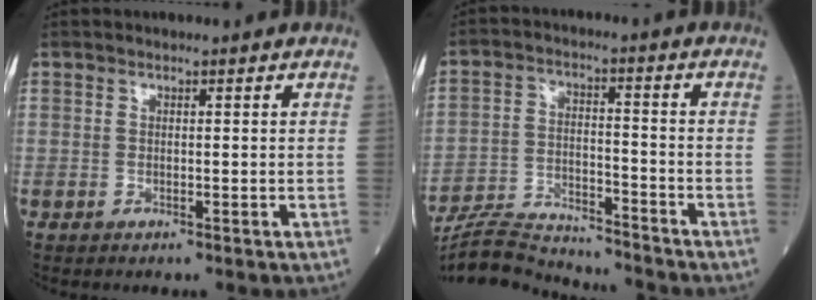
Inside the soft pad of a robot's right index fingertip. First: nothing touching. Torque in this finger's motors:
{"motor_torque": [-0.17, -0.31, -1.05, -0.21]}